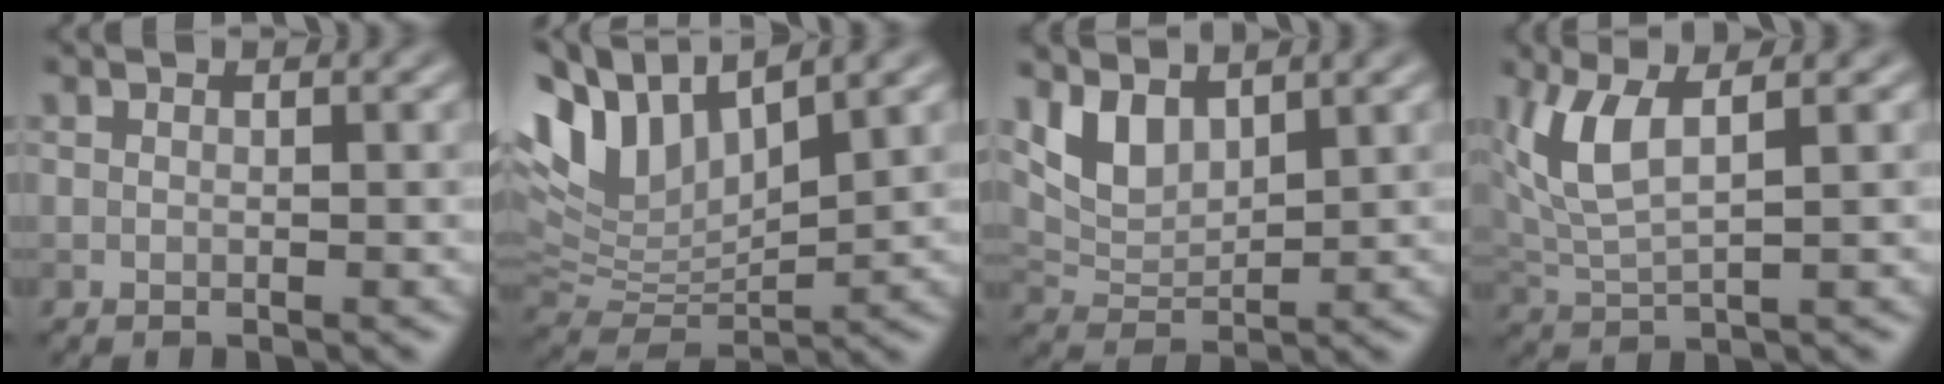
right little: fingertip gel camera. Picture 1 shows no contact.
{"total": 8.6, "force": [5.1, 4.0, 5.6], "torque": [-0.125, 0.012, 0.097]}
{"total": 3.5, "force": [2.4, 1.6, 1.9], "torque": [-0.045, -0.011, 0.052]}
{"total": 5.0, "force": [2.0, 1.7, 4.3], "torque": [-0.110, 0.002, 0.044]}